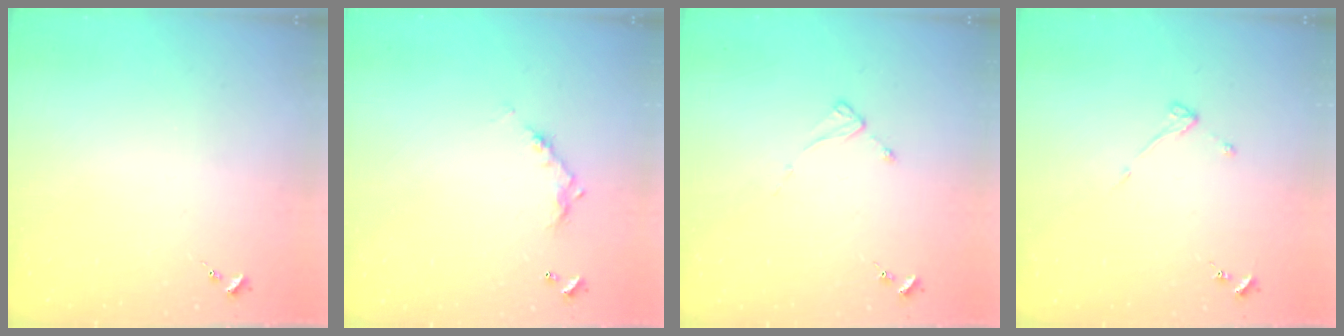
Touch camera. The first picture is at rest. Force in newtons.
{"total": 8.4, "press": 8.4, "slide": 0.4}
{"total": 2.4, "press": 2.4, "slide": 0.3}
{"total": 4.3, "press": 4.3, "slide": 0.4}